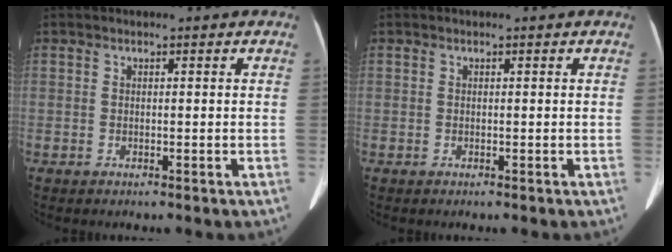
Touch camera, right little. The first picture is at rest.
{"total": 0.0}